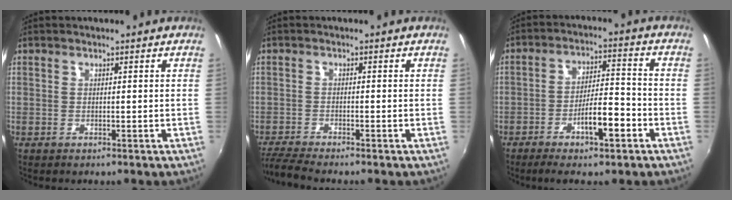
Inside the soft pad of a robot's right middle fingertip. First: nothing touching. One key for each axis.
{"total": 5.0, "fx": -4.6, "fy": -0.4, "fz": 1.8, "tx": -0.055, "ty": -0.022, "tz": -0.088}
{"total": 8.2, "fx": -4.3, "fy": 1.7, "fz": 6.8, "tx": -0.125, "ty": 0.006, "tz": -0.064}